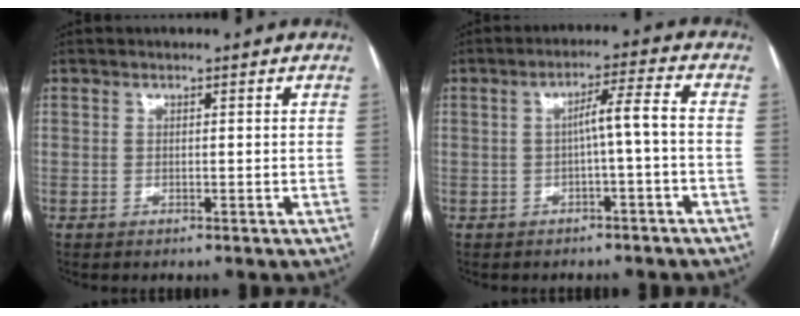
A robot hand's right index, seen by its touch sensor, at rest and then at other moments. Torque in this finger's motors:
{"motor_torque": [0.64, -0.12, 0.35, 0.07]}